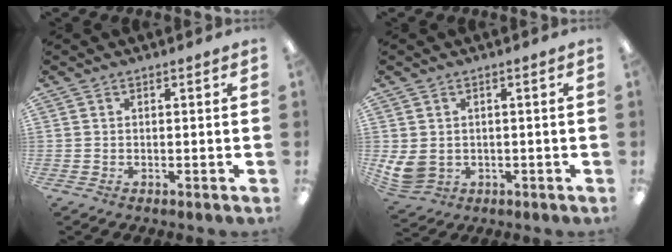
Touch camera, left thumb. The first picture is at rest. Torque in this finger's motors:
{"motor_torque": [-0.19, 0.32, 0.07, -0.07, 0.04]}